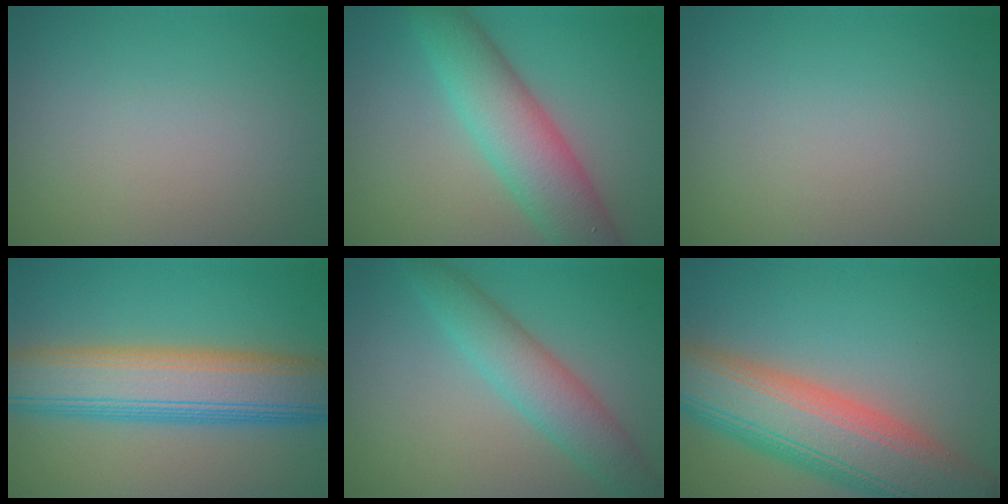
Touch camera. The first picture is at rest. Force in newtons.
{"total": 7.2, "press": 7.2, "slide": 0.1}
{"total": 0.0}
{"total": 9.9, "press": 9.9, "slide": 0.4}
{"total": 4.7, "press": 4.7, "slide": 0.2}
{"total": 11.7, "press": 11.6, "slide": 0.7}